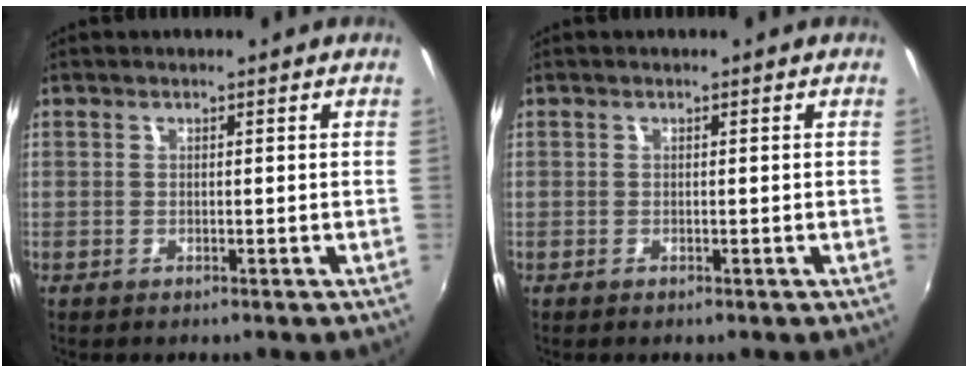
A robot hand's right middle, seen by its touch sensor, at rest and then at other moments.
{"total": 0.0}